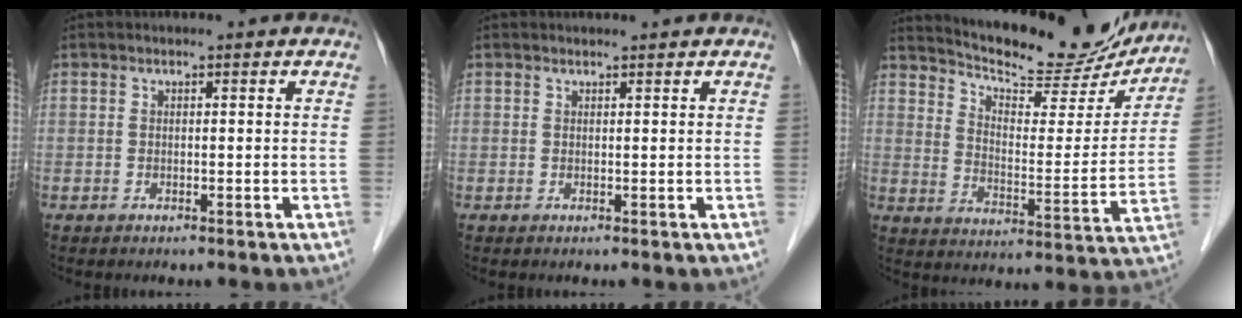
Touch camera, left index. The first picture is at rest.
{"total": 1.2, "force": [1.2, 0.0, 0.2], "torque": [-0.006, 0.009, 0.019]}
{"total": 19.6, "force": [18.2, 3.9, 6.2], "torque": [-0.095, -0.026, 0.249]}